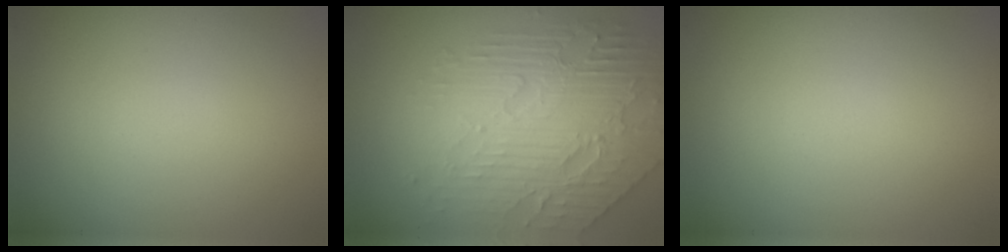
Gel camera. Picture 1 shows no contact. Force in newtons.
{"total": 7.1, "press": 5.1, "slide": 5.0}
{"total": 0.0}